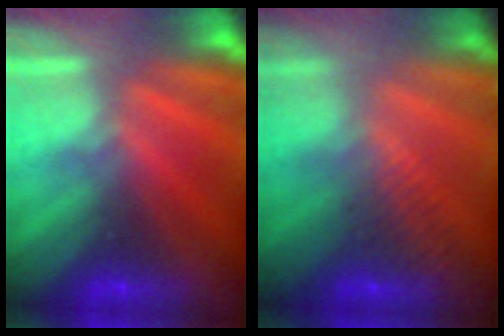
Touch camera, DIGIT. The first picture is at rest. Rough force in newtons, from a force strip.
{"total": 3.2}